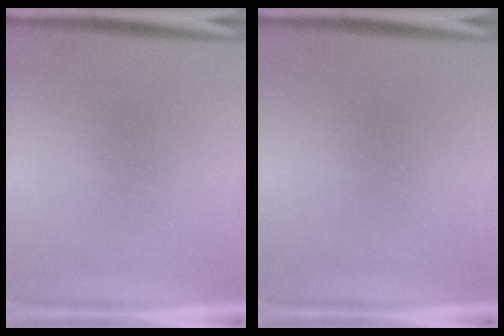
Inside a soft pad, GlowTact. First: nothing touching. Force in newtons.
{"total": 0.0}